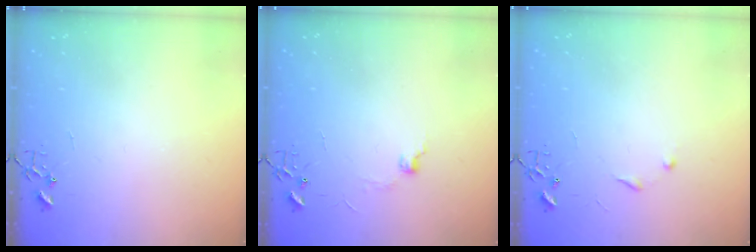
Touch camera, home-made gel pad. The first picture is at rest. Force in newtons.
{"total": 5.3, "press": 5.2, "slide": 0.7}
{"total": 6.0, "press": 6.0, "slide": 0.6}